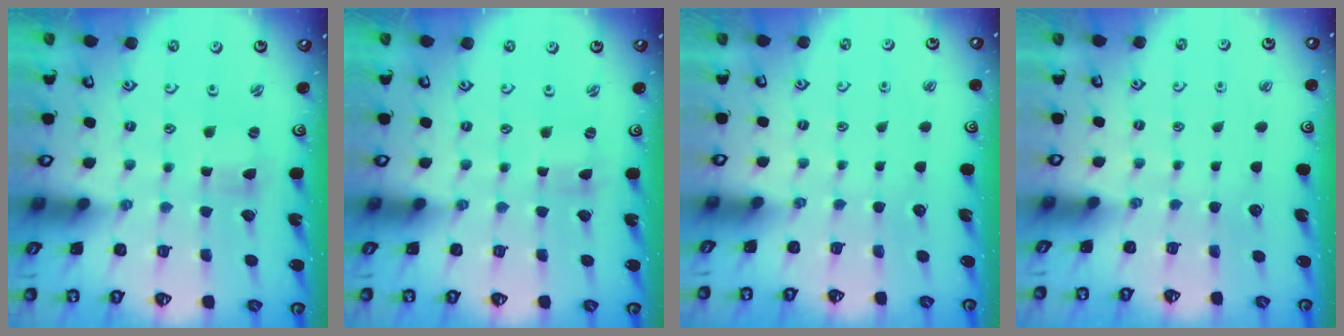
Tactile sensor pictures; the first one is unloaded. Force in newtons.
{"total": 0.0}
{"total": 0.0}
{"total": 0.0}